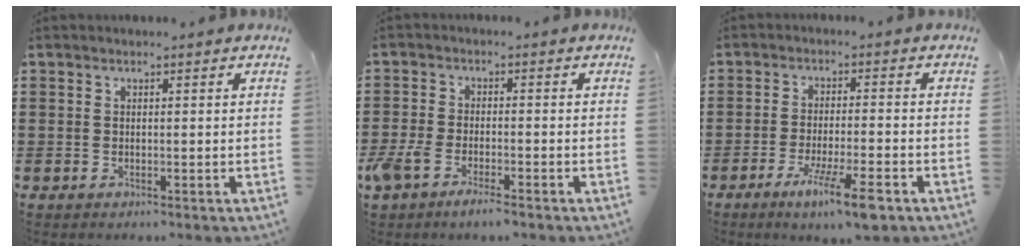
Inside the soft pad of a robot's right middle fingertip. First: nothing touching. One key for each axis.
{"total": 4.1, "fx": -2.9, "fy": 1.0, "fz": 2.7, "tx": -0.072, "ty": -0.006, "tz": -0.062}
{"total": 7.7, "fx": -4.7, "fy": 0.8, "fz": 6.0, "tx": -0.111, "ty": -0.010, "tz": -0.084}